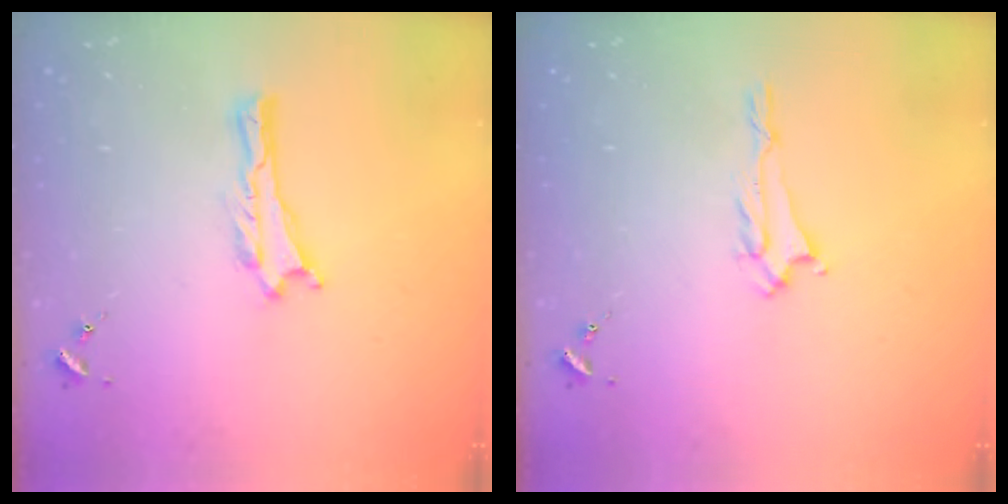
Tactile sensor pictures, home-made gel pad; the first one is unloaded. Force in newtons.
{"total": 1.4, "press": 1.3, "slide": 0.2}